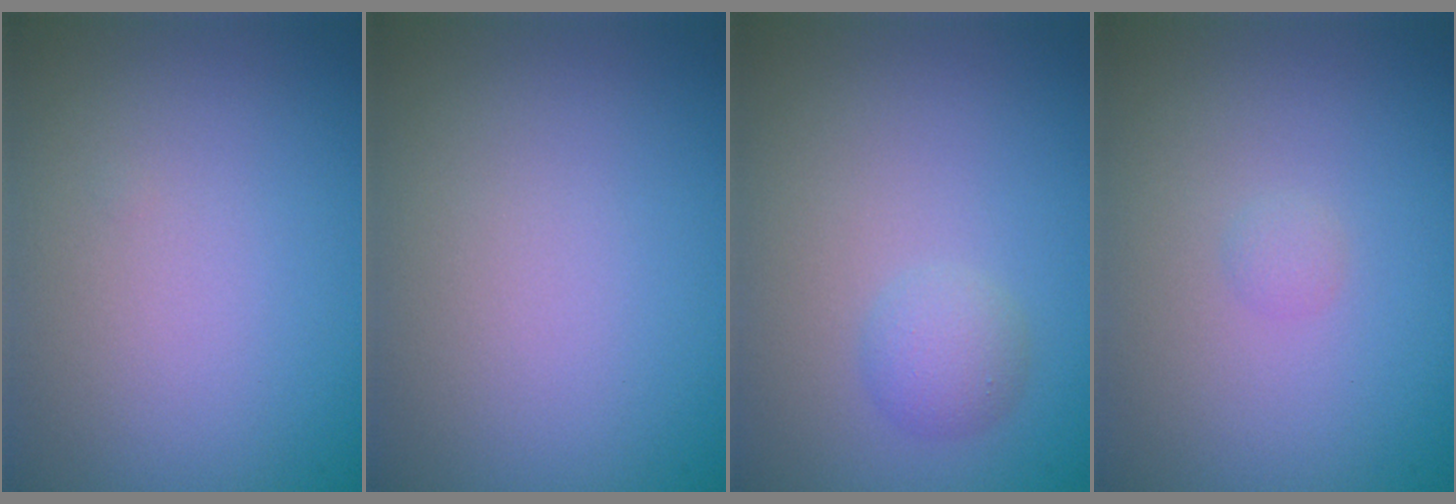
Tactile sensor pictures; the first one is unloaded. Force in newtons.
{"total": 0.0}
{"total": 1.7, "press": 1.7, "slide": 0.1}
{"total": 0.6, "press": 0.6, "slide": 0.0}